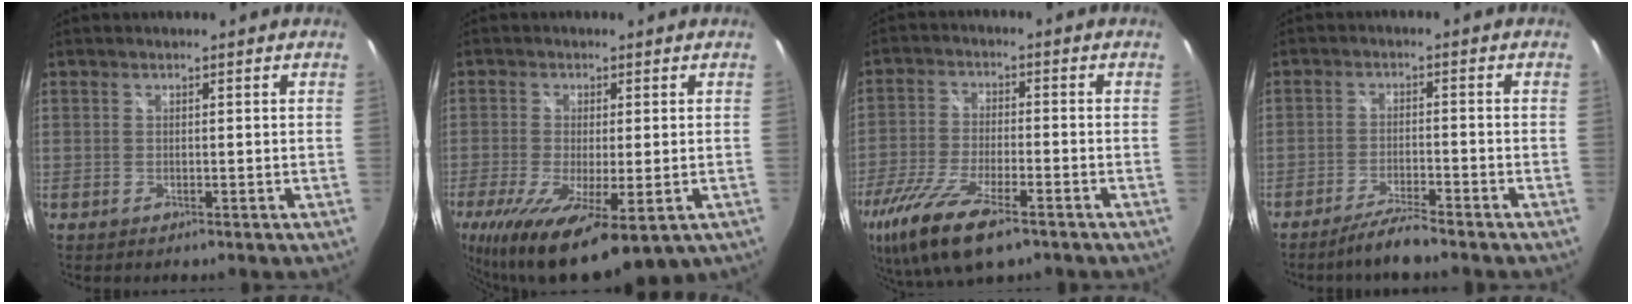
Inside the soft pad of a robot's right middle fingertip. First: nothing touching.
{"total": 15.3, "force": [-7.5, 4.7, 12.5], "torque": [-0.250, -0.064, -0.118]}
{"total": 15.4, "force": [-9.7, 4.8, 11.0], "torque": [-0.243, -0.049, -0.183]}
{"total": 5.1, "force": [-4.5, -0.1, 2.5], "torque": [-0.066, -0.005, -0.084]}